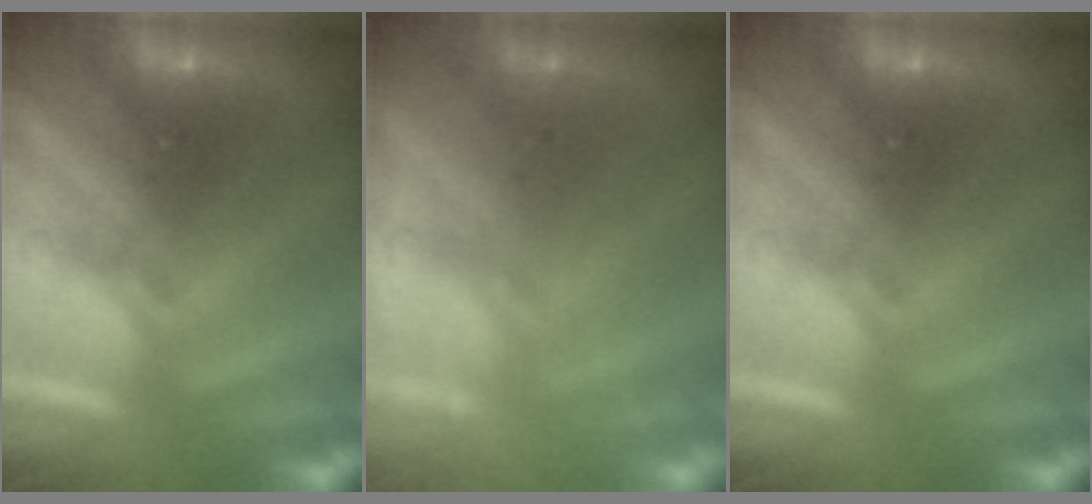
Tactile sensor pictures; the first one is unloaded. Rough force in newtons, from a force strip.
{"total": 2.4}
{"total": 0.0}